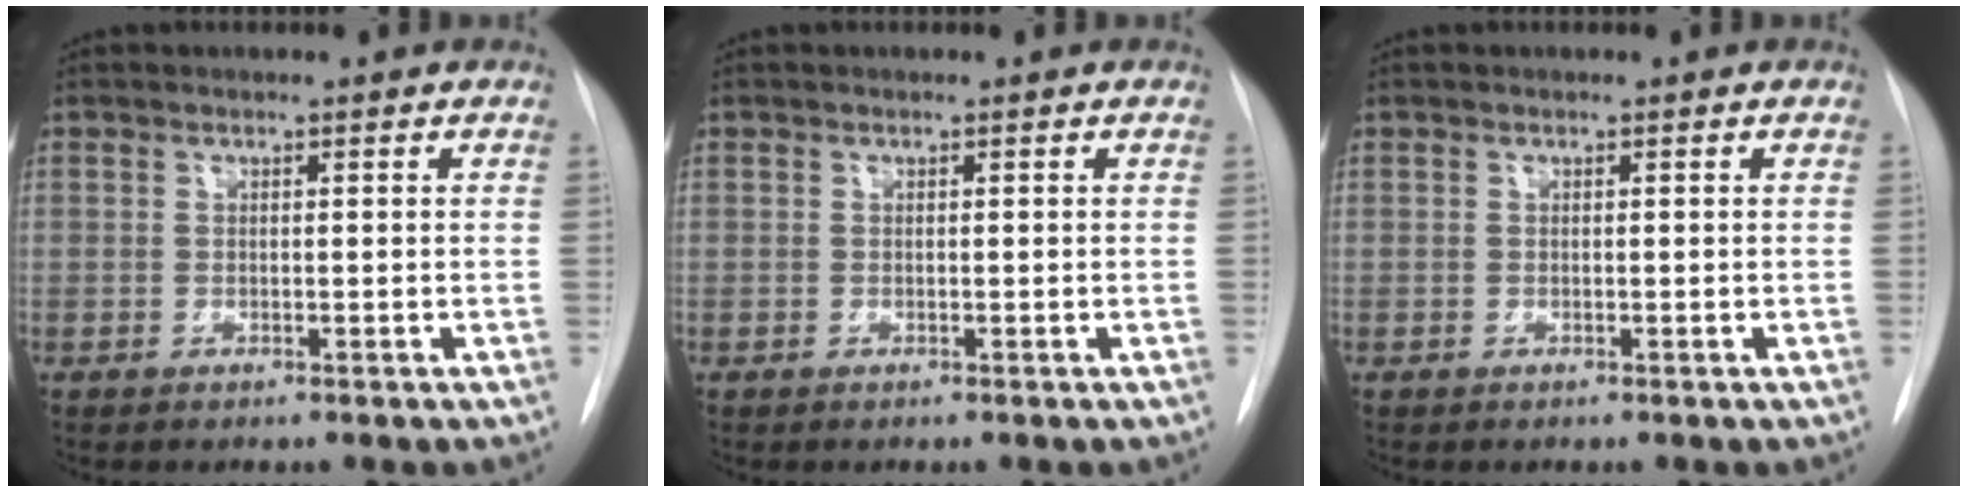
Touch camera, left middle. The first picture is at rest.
{"total": 0.0}
{"total": 0.0}